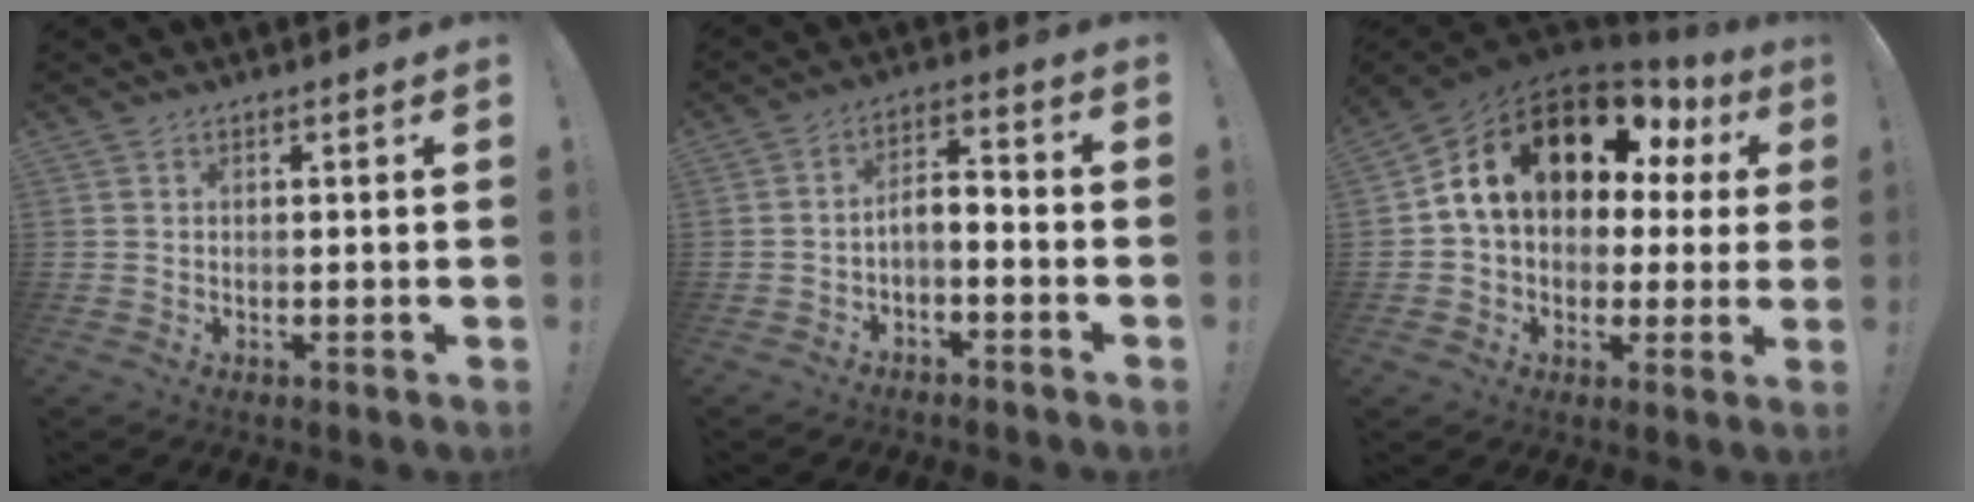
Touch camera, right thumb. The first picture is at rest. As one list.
[{"total": 4.7, "force": [-3.1, 2.0, 2.9], "torque": [-0.059, 0.008, -0.058]}, {"total": 17.3, "force": [7.5, 10.3, 11.7], "torque": [-0.186, -0.032, 0.135]}]